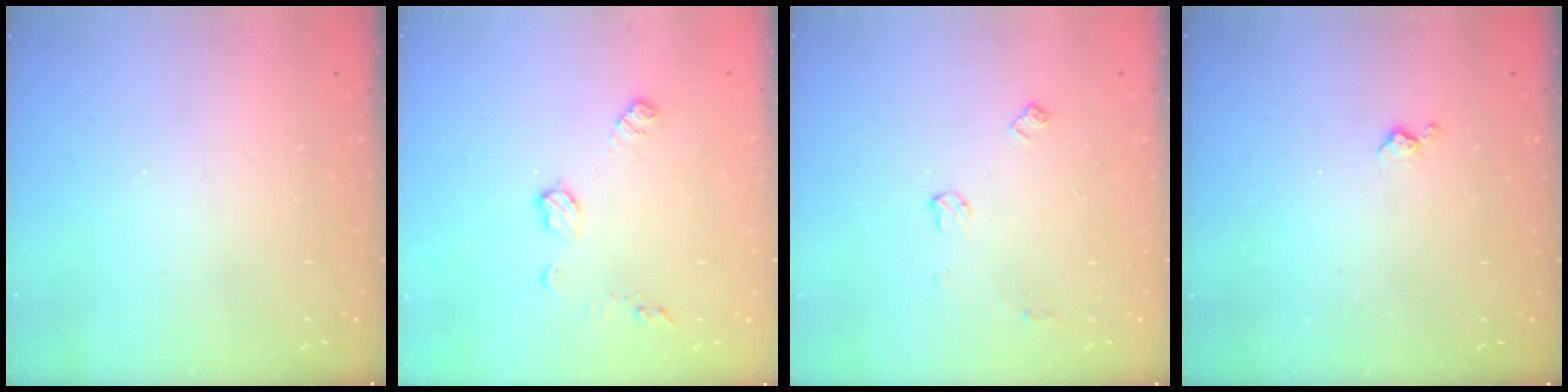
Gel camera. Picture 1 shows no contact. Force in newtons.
{"total": 7.1, "press": 7.1, "slide": 0.3}
{"total": 6.0, "press": 6.0, "slide": 0.7}
{"total": 3.7, "press": 3.6, "slide": 0.6}